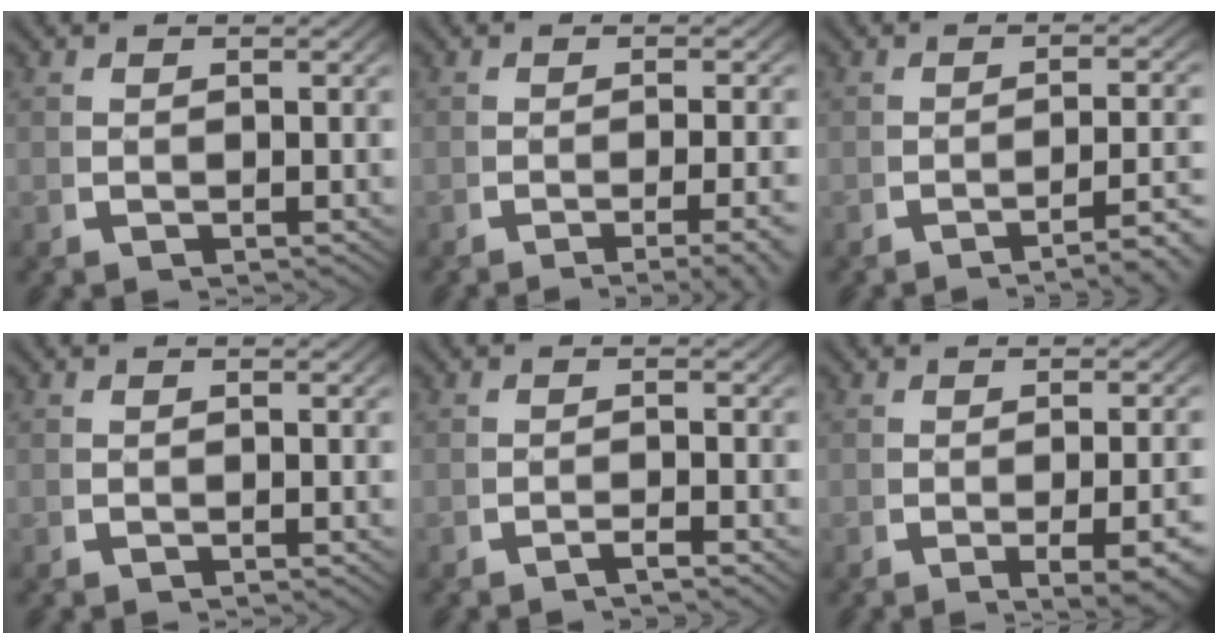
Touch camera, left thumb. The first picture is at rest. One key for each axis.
{"total": 4.8, "fx": -3.1, "fy": 1.0, "fz": 3.5, "tx": -0.053, "ty": -0.006, "tz": -0.047}
{"total": 4.8, "fx": -3.3, "fy": 0.7, "fz": 3.4, "tx": -0.045, "ty": 0.002, "tz": -0.052}
{"total": 0.0}
{"total": 1.3, "fx": -1.0, "fy": -0.3, "fz": 0.8, "tx": -0.014, "ty": 0.007, "tz": -0.026}
{"total": 4.7, "fx": -1.7, "fy": 1.2, "fz": 4.2, "tx": -0.061, "ty": -0.002, "tz": -0.025}